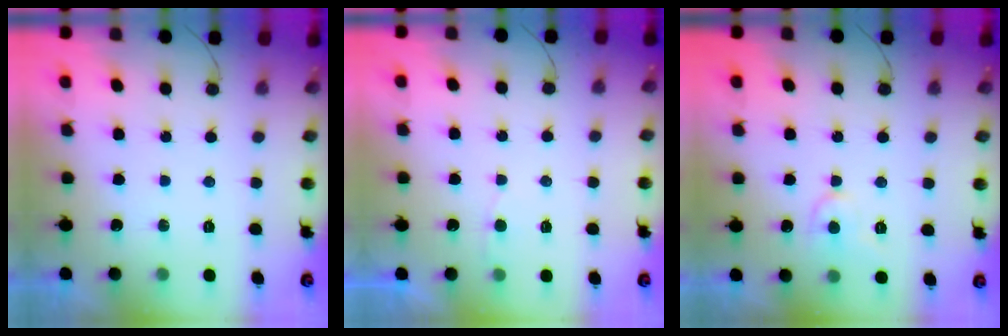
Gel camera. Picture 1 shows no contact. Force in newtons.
{"total": 2.5, "press": 2.5, "slide": 0.3}
{"total": 6.3, "press": 6.3, "slide": 0.6}